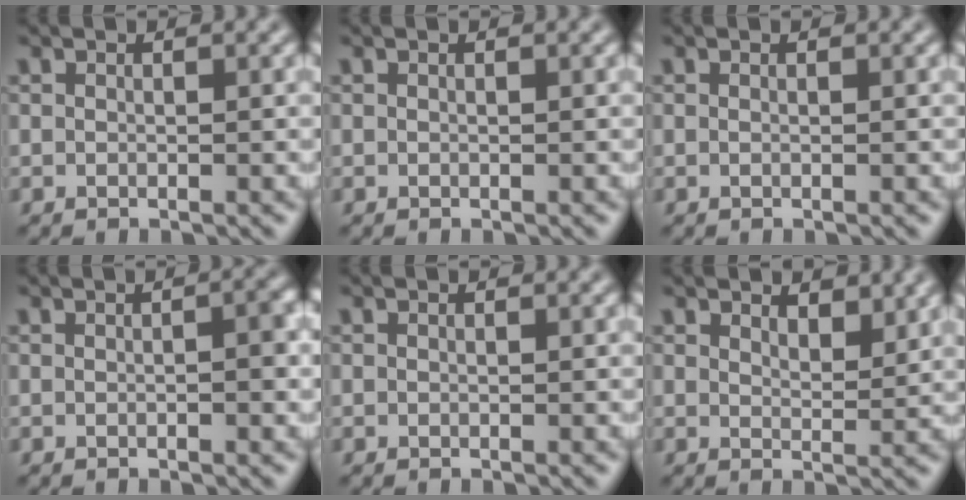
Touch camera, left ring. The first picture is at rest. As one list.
[{"total": 0.0}, {"total": 0.0}, {"total": 2.4, "force": [0.1, 0.5, 2.4], "torque": [-0.029, 0.005, 0.001]}, {"total": 0.0}, {"total": 2.6, "force": [2.2, 0.8, 1.2], "torque": [-0.018, -0.003, 0.035]}]